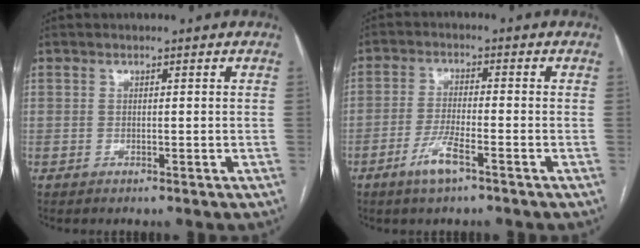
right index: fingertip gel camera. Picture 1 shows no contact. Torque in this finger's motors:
{"motor_torque": [0.67, -0.11, 0.29, 0.07]}